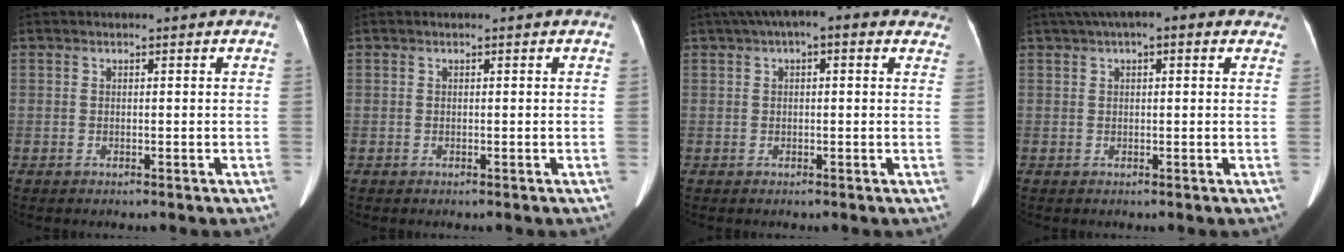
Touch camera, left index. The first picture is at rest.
{"total": 0.0}
{"total": 8.6, "force": [5.3, 3.3, 5.9], "torque": [-0.078, 0.051, 0.069]}
{"total": 8.1, "force": [5.3, 3.1, 5.4], "torque": [-0.074, 0.049, 0.072]}